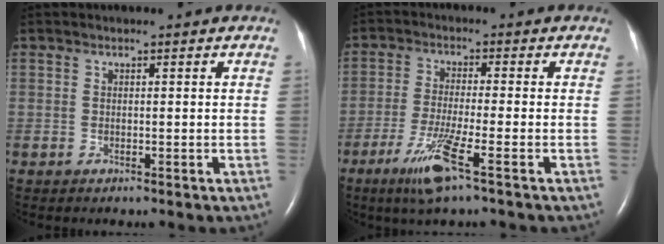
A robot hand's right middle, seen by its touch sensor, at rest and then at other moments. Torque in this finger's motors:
{"motor_torque": [0.21, -0.16, 0.20, 0.10]}